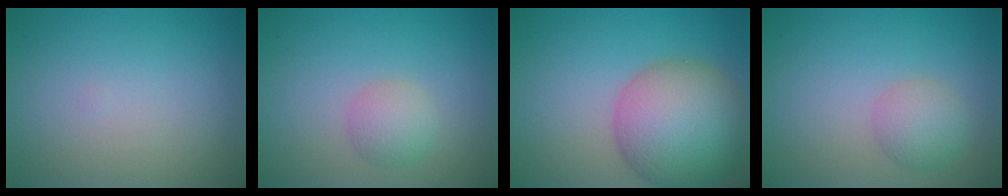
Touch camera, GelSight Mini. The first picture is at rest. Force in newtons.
{"total": 2.3, "press": 2.3, "slide": 0.1}
{"total": 10.0, "press": 10.0, "slide": 0.5}
{"total": 2.6, "press": 2.6, "slide": 0.1}